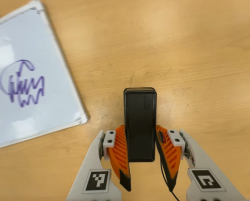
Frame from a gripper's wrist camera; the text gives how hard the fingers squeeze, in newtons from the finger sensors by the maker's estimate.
{"total": 4.5, "left": 2.9, "right": 6.1}